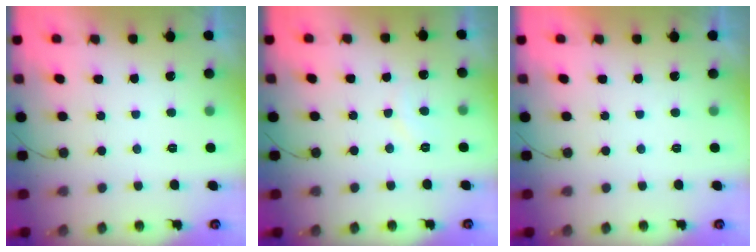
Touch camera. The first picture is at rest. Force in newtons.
{"total": 6.1, "press": 6.1, "slide": 0.5}
{"total": 1.8, "press": 1.8, "slide": 0.0}